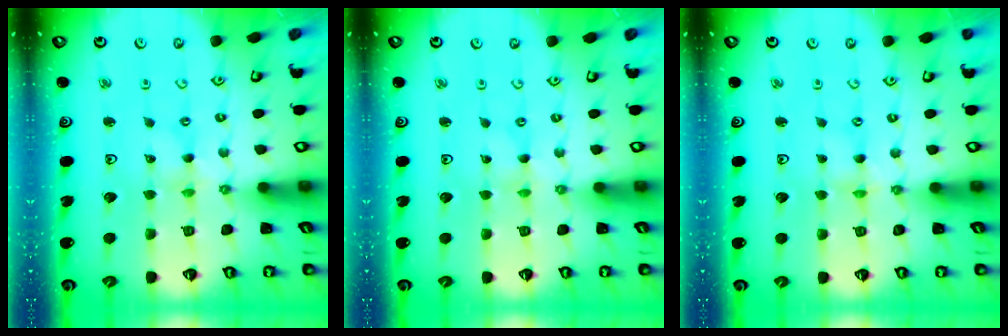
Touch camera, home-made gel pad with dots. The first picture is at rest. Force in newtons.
{"total": 0.0}
{"total": 0.0}